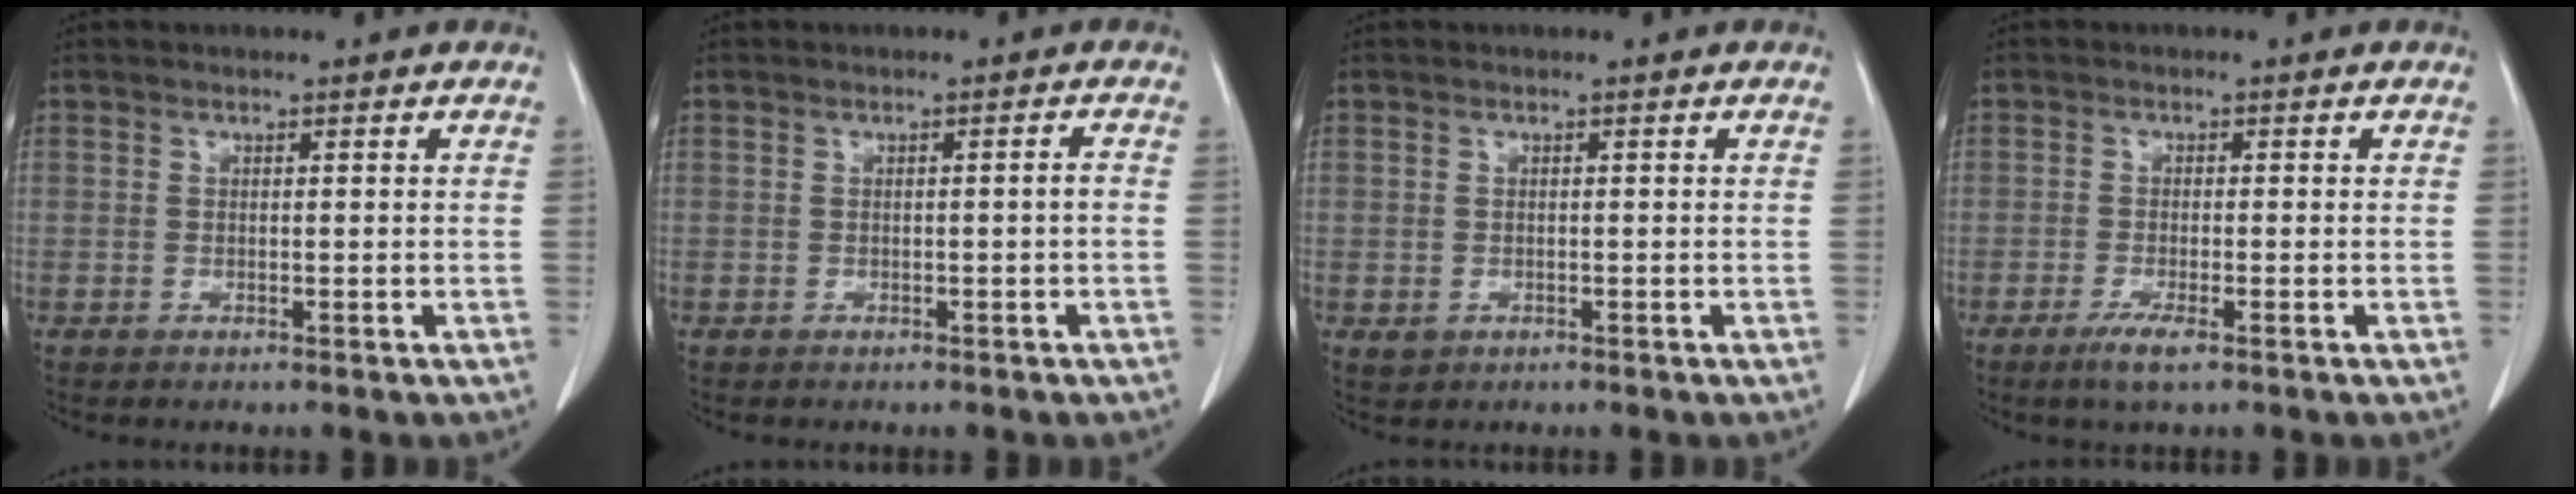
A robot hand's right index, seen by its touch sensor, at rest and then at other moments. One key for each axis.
{"total": 0.9, "fx": -0.3, "fy": -0.1, "fz": 0.9, "tx": -0.013, "ty": 0.000, "tz": -0.003}
{"total": 1.3, "fx": -0.2, "fy": 1.3, "fz": 0.3, "tx": -0.002, "ty": 0.003, "tz": 0.005}
{"total": 3.0, "fx": -1.8, "fy": 0.3, "fz": 2.3, "tx": -0.048, "ty": -0.006, "tz": -0.034}